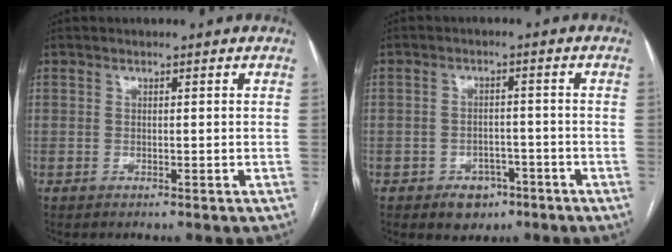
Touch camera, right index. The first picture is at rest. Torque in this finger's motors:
{"motor_torque": [0.46, -0.19, 0.17, 0.02]}